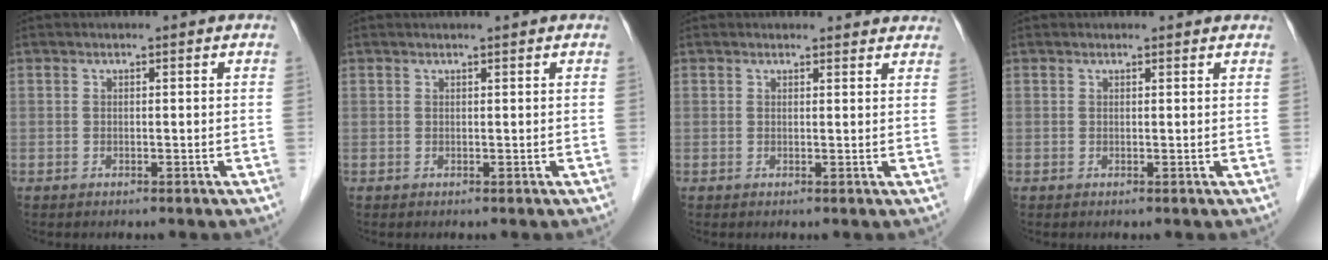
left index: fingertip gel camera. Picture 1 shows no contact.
{"total": 0.8, "force": [0.8, -0.1, 0.3], "torque": [-0.006, 0.004, 0.014]}
{"total": 4.7, "force": [4.6, 1.2, 0.5], "torque": [0.002, 0.005, 0.037]}
{"total": 1.6, "force": [1.6, 0.3, 0.1], "torque": [-0.013, 0.007, 0.015]}